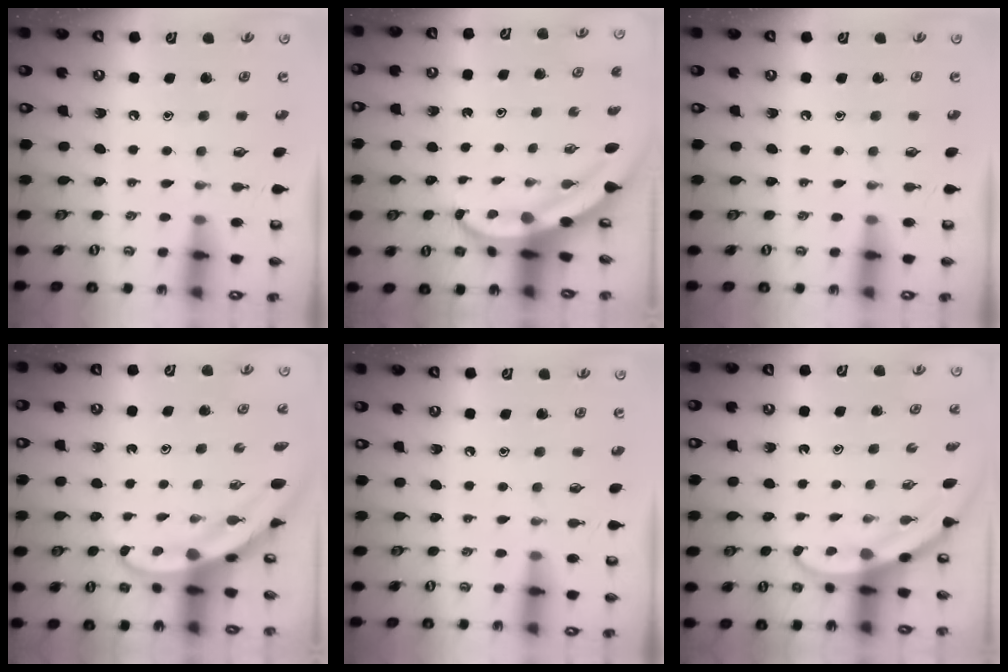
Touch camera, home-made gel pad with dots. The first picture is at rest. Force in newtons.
{"total": 5.2, "press": 5.2, "slide": 0.6}
{"total": 0.0}
{"total": 5.1, "press": 5.1, "slide": 0.4}
{"total": 0.0}
{"total": 3.2, "press": 3.2, "slide": 0.1}